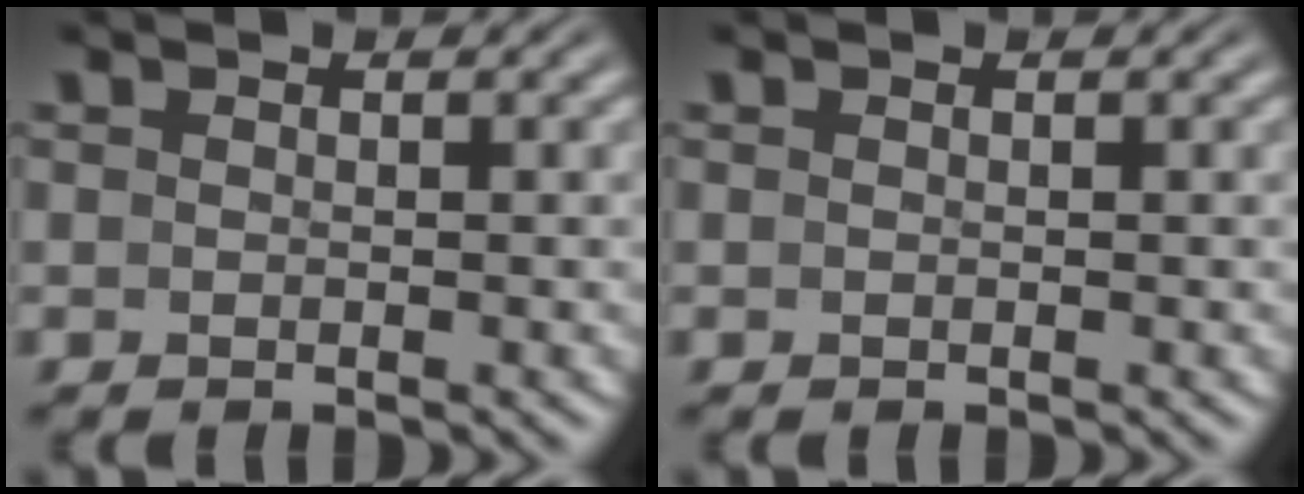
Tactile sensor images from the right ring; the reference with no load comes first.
{"total": 0.0}